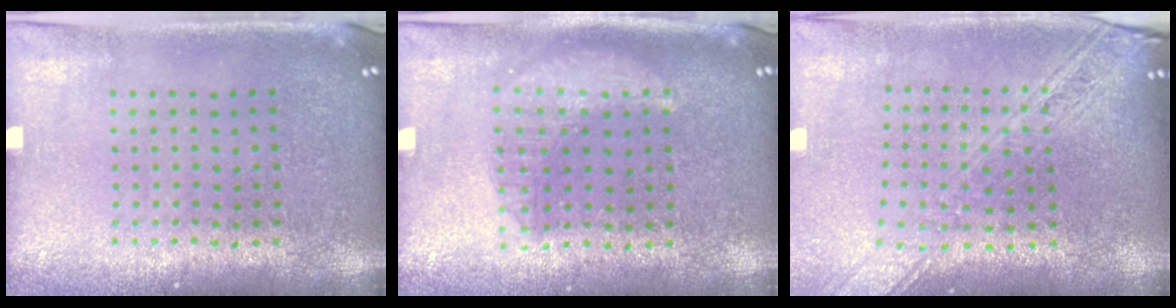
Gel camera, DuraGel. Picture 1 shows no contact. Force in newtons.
{"total": 1.3, "press": 1.3, "slide": 0.3}
{"total": 2.3, "press": 1.9, "slide": 1.3}